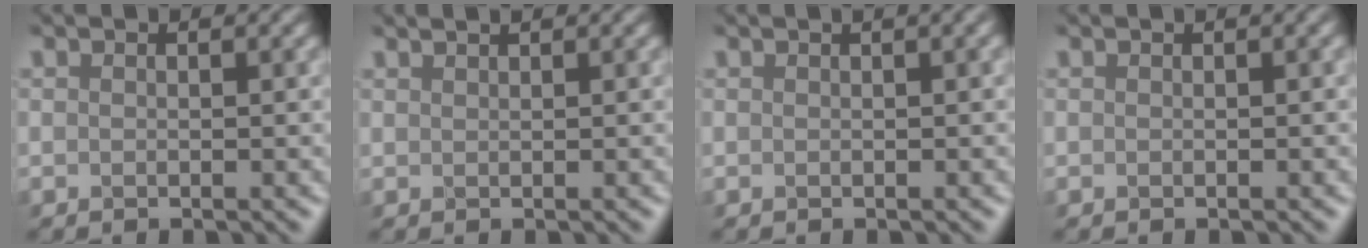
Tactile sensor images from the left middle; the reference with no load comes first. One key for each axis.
{"total": 2.0, "fx": 1.5, "fy": 0.7, "fz": 1.1, "tx": -0.001, "ty": 0.024, "tz": 0.007}
{"total": 3.3, "fx": 1.6, "fy": 1.5, "fz": 2.4, "tx": -0.016, "ty": 0.039, "tz": 0.014}
{"total": 1.4, "fx": 0.6, "fy": 0.7, "fz": 1.1, "tx": -0.008, "ty": 0.017, "tz": 0.000}